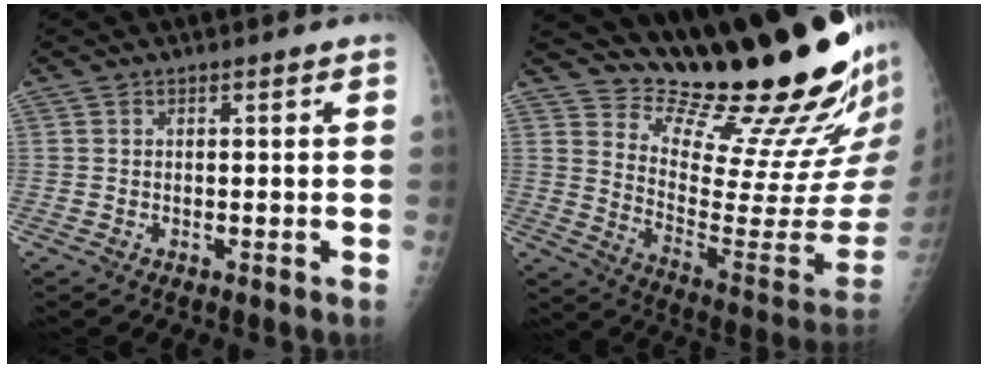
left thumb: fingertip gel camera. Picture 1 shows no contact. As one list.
[{"total": 25.1, "force": [20.5, 4.5, 13.8], "torque": [-0.172, -0.171, 0.301]}]